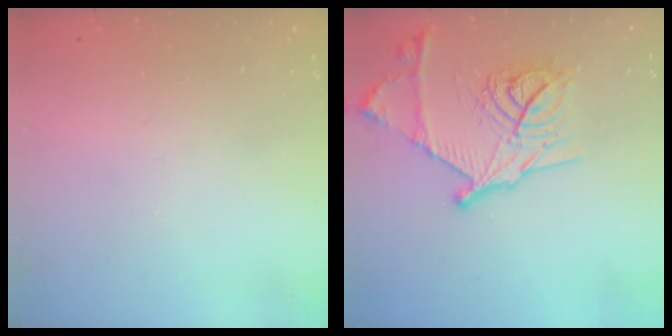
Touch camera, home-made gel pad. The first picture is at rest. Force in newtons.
{"total": 18.8, "press": 18.8, "slide": 1.3}